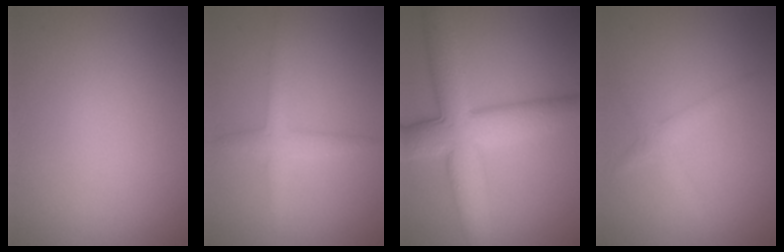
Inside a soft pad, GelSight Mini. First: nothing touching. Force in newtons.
{"total": 2.3, "press": 2.3, "slide": 0.1}
{"total": 9.1, "press": 9.1, "slide": 0.1}
{"total": 1.7, "press": 1.7, "slide": 0.1}